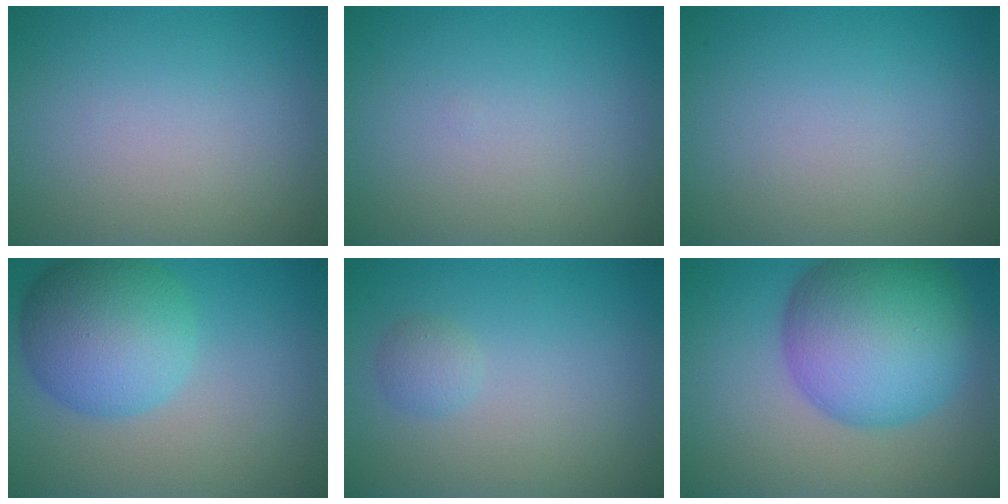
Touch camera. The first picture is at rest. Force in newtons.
{"total": 0.0}
{"total": 0.0}
{"total": 8.1, "press": 8.1, "slide": 0.2}
{"total": 1.3, "press": 1.3, "slide": 0.1}
{"total": 12.5, "press": 12.5, "slide": 0.2}